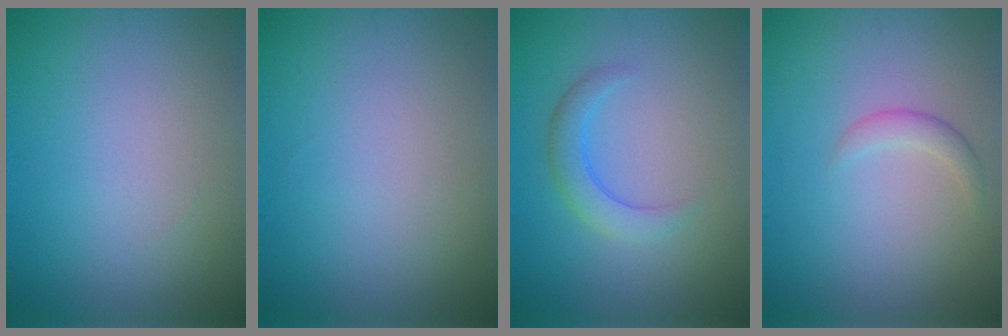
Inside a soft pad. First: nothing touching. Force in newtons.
{"total": 0.0}
{"total": 2.4, "press": 2.4, "slide": 0.0}
{"total": 1.3, "press": 1.3, "slide": 0.1}